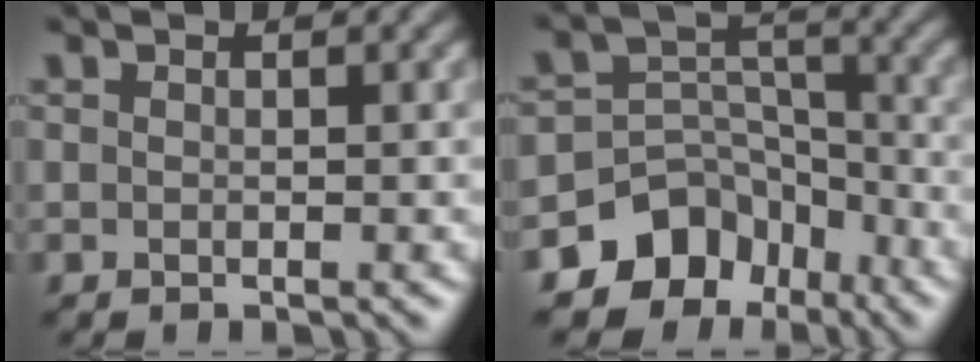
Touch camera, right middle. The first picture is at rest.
{"total": 7.2, "force": [-4.7, 5.2, 1.8], "torque": [-0.013, 0.004, -0.086]}